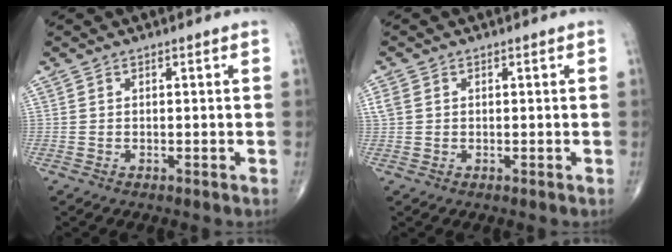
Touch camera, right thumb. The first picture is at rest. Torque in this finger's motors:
{"motor_torque": [0.02, -0.05, 0.23, 0.15, 0.00]}